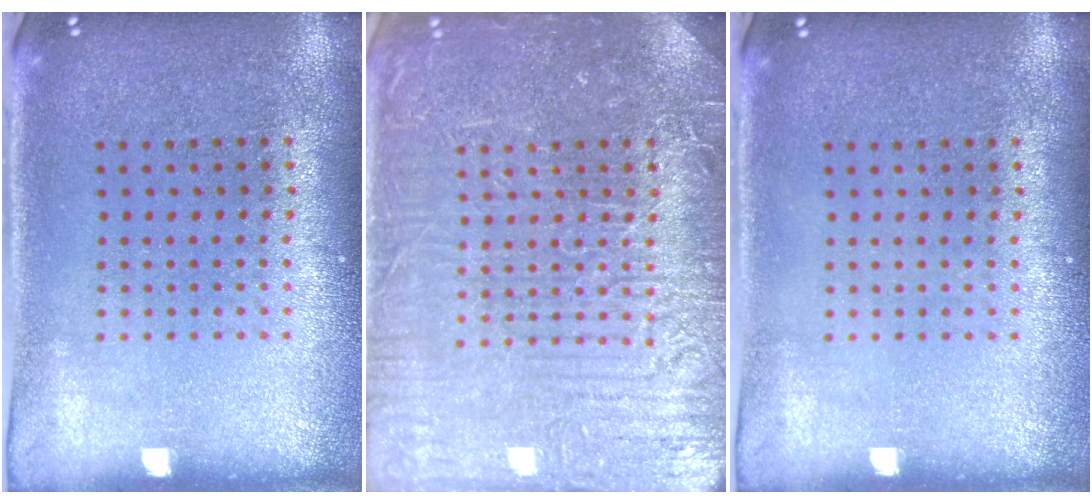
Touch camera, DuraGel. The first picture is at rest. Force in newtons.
{"total": 7.8, "press": 7.7, "slide": 1.0}
{"total": 0.0}